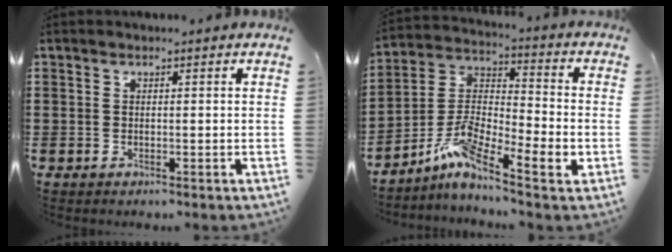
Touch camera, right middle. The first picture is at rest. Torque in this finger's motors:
{"motor_torque": [0.45, -0.53, 0.45, 0.18]}